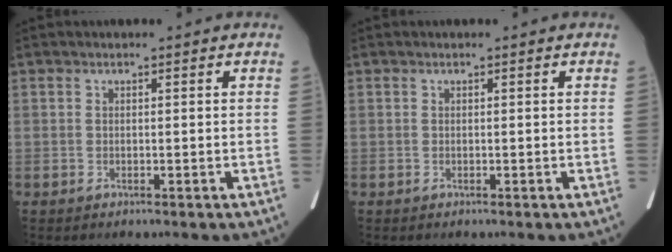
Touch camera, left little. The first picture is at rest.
{"total": 0.0}